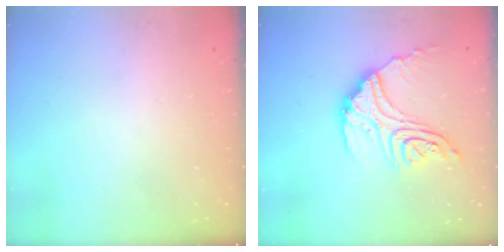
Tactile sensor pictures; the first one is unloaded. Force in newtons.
{"total": 18.5, "press": 18.5, "slide": 1.6}